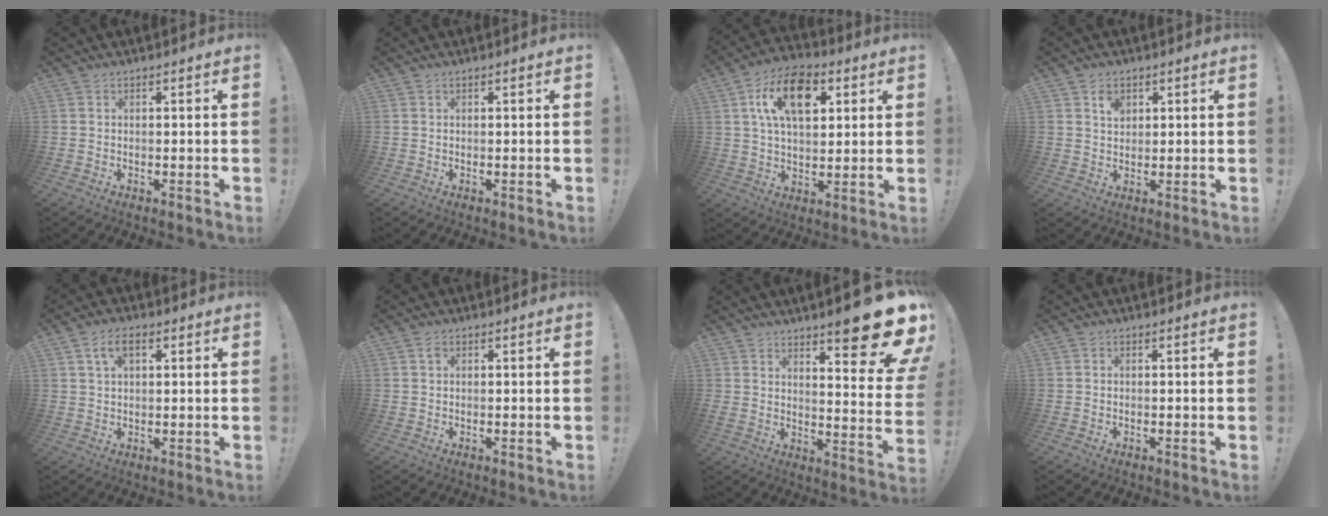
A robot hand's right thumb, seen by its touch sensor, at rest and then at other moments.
{"total": 0.0}
{"total": 16.3, "force": [6.3, 9.7, 11.5], "torque": [-0.178, -0.004, 0.114]}
{"total": 3.5, "force": [1.9, 2.5, 1.6], "torque": [-0.010, -0.010, 0.029]}
{"total": 5.6, "force": [2.2, 3.1, 4.2], "torque": [-0.069, 0.004, 0.039]}
{"total": 0.8, "force": [0.3, 0.5, 0.5], "torque": [-0.002, -0.002, 0.004]}
{"total": 14.6, "force": [9.8, 1.6, 10.7], "torque": [-0.129, -0.091, 0.145]}
{"total": 0.0}